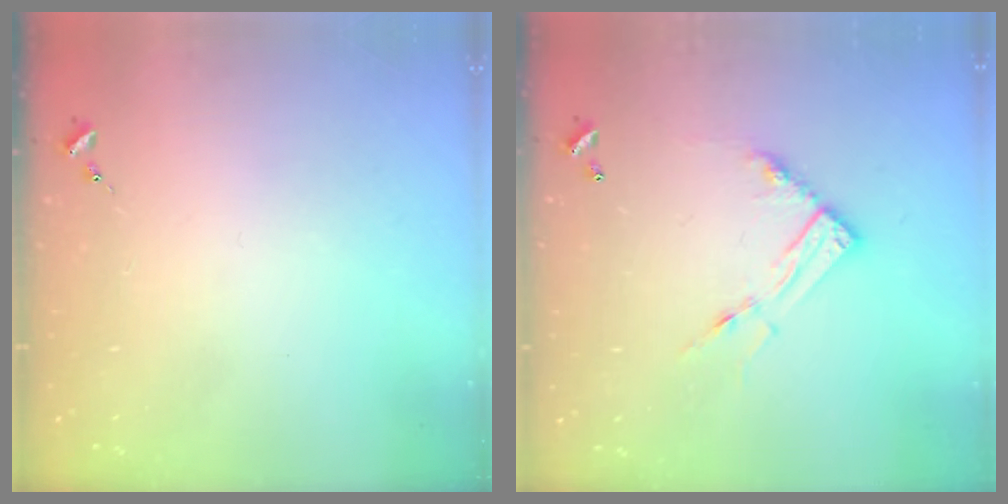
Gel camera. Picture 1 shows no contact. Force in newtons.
{"total": 11.2, "press": 11.2, "slide": 0.9}